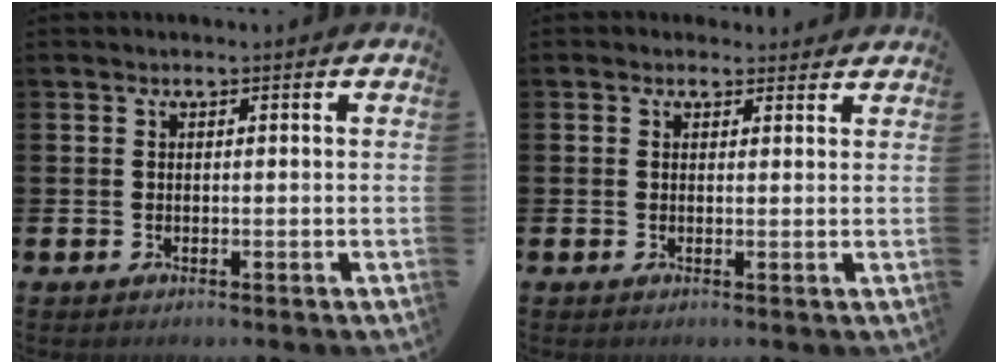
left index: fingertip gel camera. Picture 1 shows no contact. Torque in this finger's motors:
{"motor_torque": [0.91, -1.23, 0.07, 0.05]}